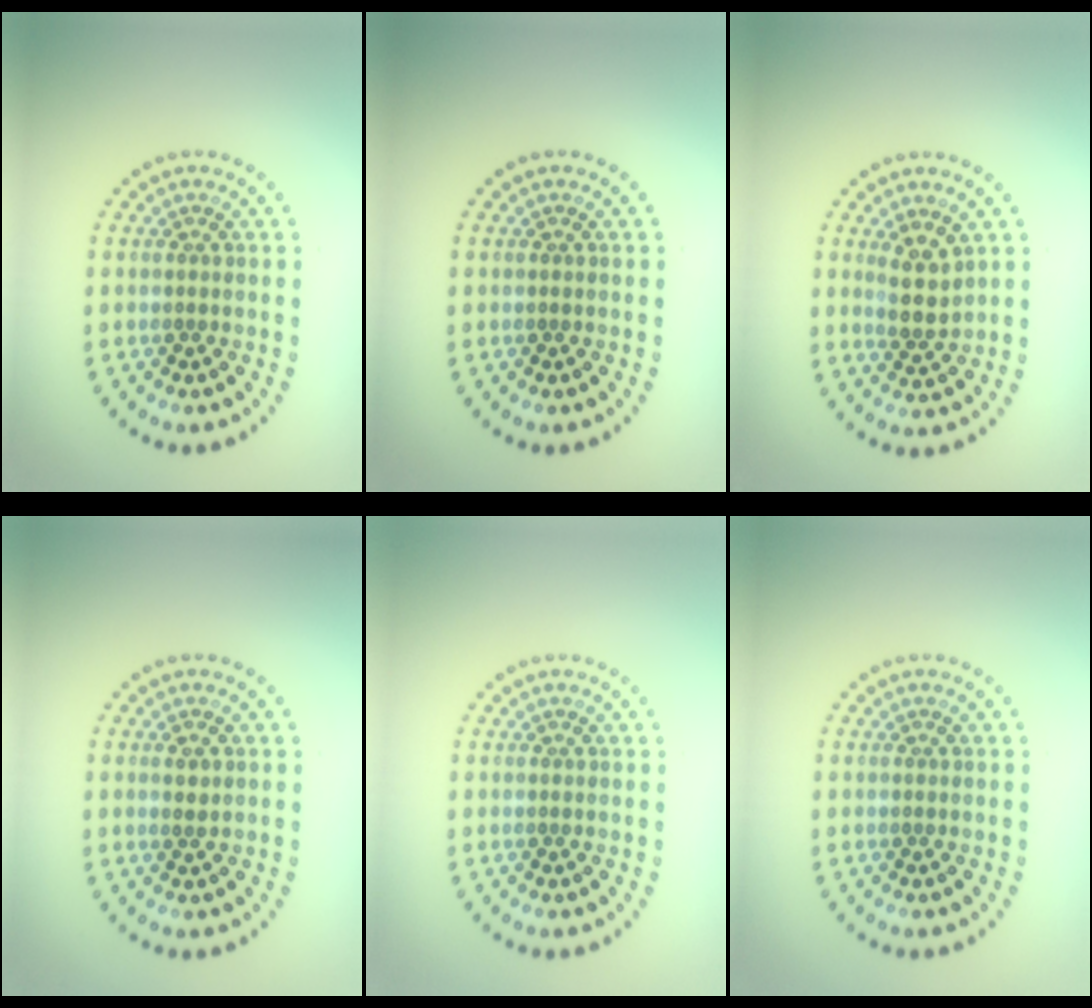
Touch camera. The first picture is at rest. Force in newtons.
{"total": 0.0}
{"total": 2.7, "press": 2.3, "slide": 1.4}
{"total": 0.6, "press": 0.5, "slide": 0.3}
{"total": 0.0}
{"total": 0.0}